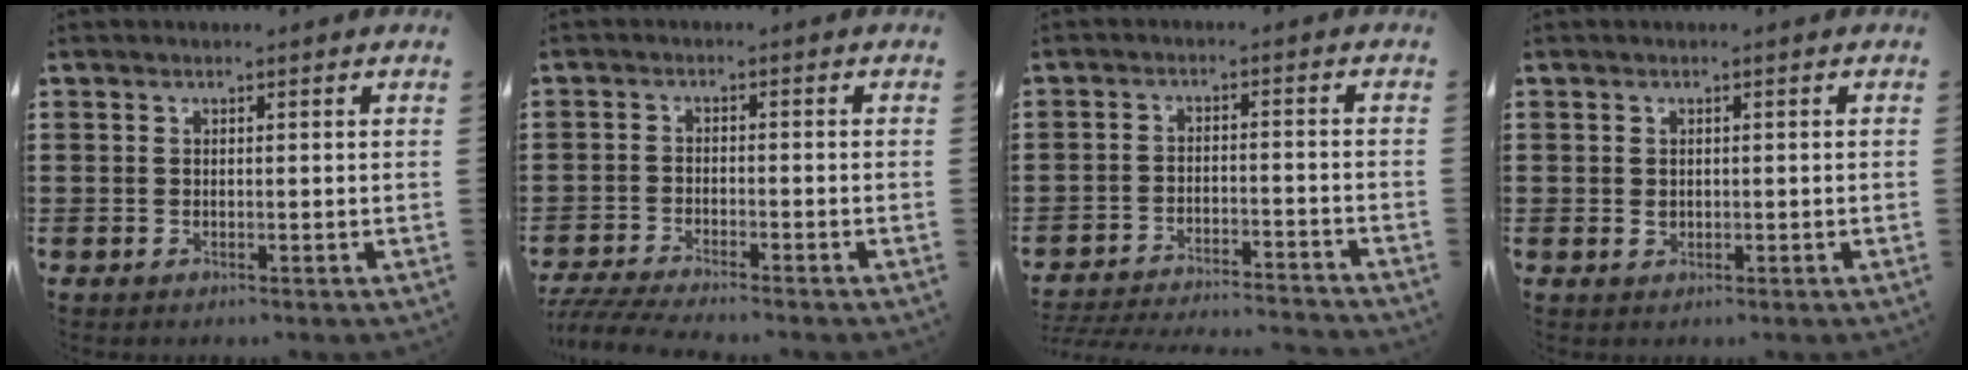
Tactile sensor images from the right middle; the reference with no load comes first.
{"total": 4.0, "force": [-3.8, -0.1, 1.2], "torque": [-0.035, -0.014, -0.079]}
{"total": 4.4, "force": [-4.4, 0.0, 0.7], "torque": [-0.021, -0.004, -0.092]}
{"total": 0.9, "force": [0.1, 0.8, 0.4], "torque": [-0.011, 0.006, 0.002]}